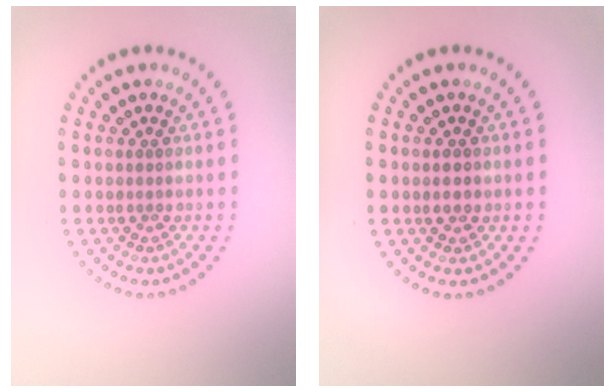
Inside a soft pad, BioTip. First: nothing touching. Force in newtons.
{"total": 0.9, "press": 0.9, "slide": 0.0}